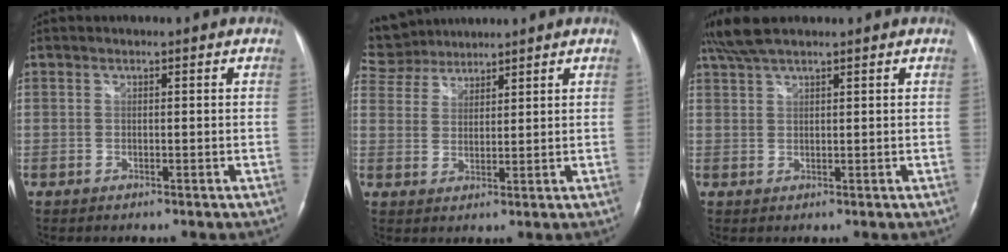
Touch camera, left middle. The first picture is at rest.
{"total": 7.1, "force": [6.9, 1.7, 0.2], "torque": [-0.011, 0.014, 0.135]}
{"total": 5.5, "force": [4.5, 1.0, 2.9], "torque": [-0.066, 0.020, 0.088]}